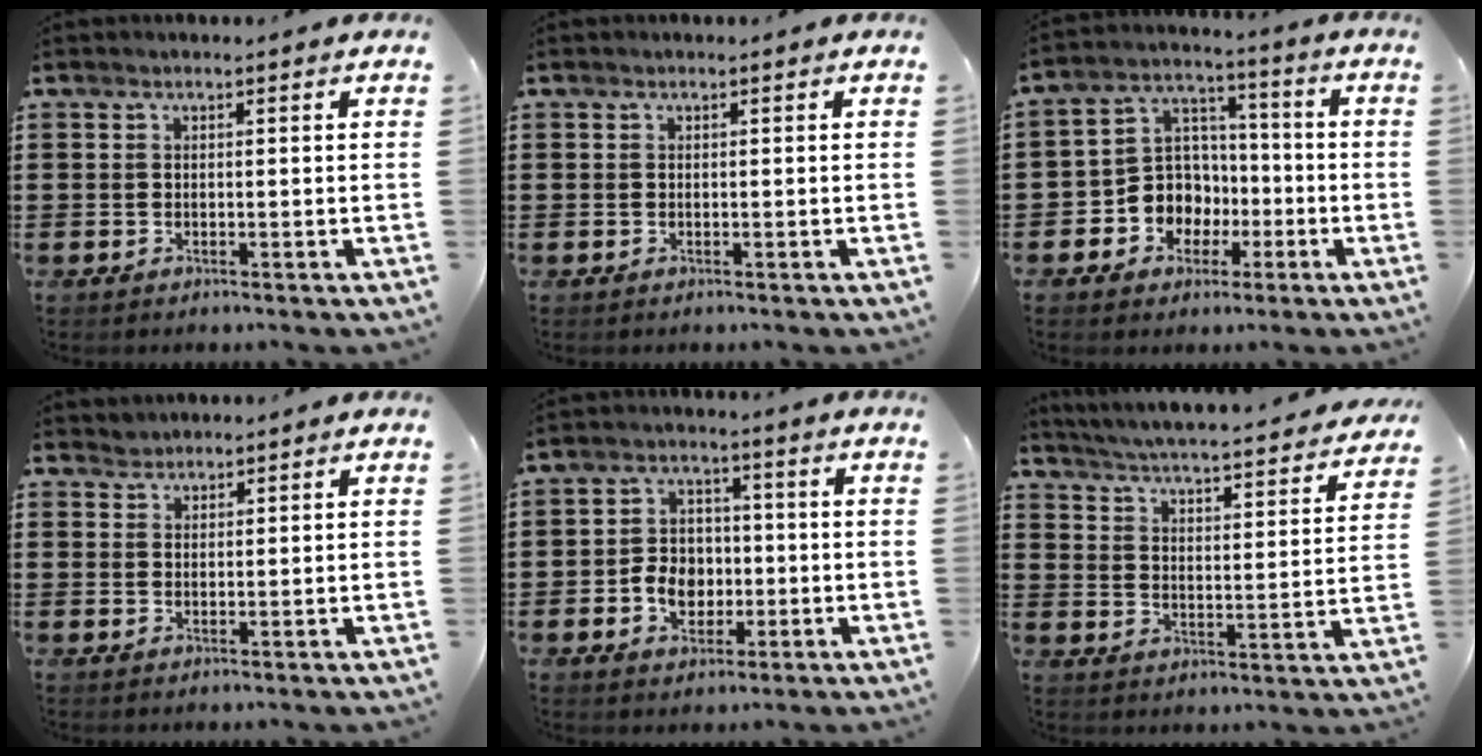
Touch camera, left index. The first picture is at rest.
{"total": 0.0}
{"total": 8.3, "force": [-2.6, 7.6, 2.1], "torque": [-0.086, 0.008, -0.050]}
{"total": 1.5, "force": [1.4, 0.4, -0.3], "torque": [0.001, 0.000, 0.029]}
{"total": 5.9, "force": [-1.4, 4.8, 3.2], "torque": [-0.067, 0.006, -0.030]}
{"total": 4.1, "force": [3.9, -0.5, 1.2], "torque": [-0.045, -0.039, 0.057]}